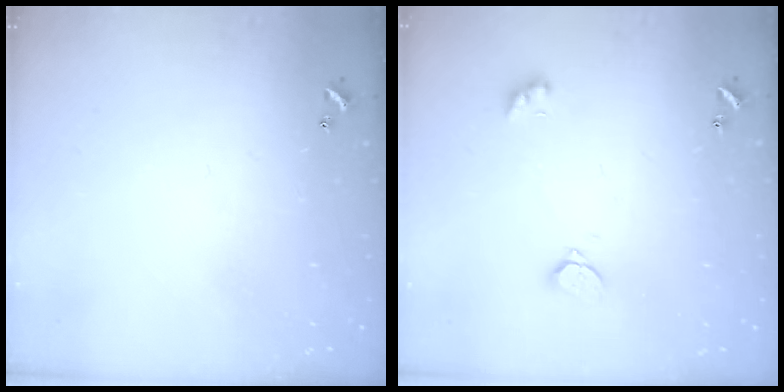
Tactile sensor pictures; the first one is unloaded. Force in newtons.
{"total": 2.6, "press": 2.5, "slide": 0.7}